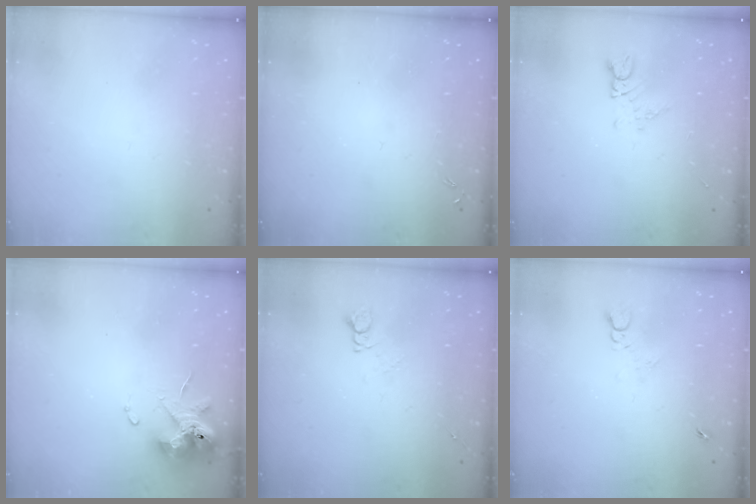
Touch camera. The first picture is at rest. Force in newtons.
{"total": 0.0}
{"total": 4.7, "press": 4.6, "slide": 0.7}
{"total": 10.1, "press": 10.0, "slide": 1.4}
{"total": 3.7, "press": 3.7, "slide": 0.5}
{"total": 3.0, "press": 2.9, "slide": 0.4}